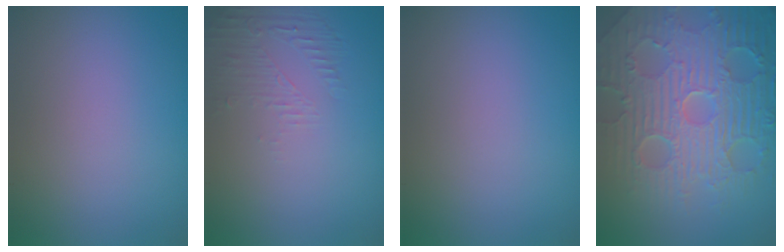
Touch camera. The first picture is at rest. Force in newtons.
{"total": 1.6, "press": 0.4, "slide": 1.6}
{"total": 0.0}
{"total": 11.4, "press": 7.3, "slide": 8.8}